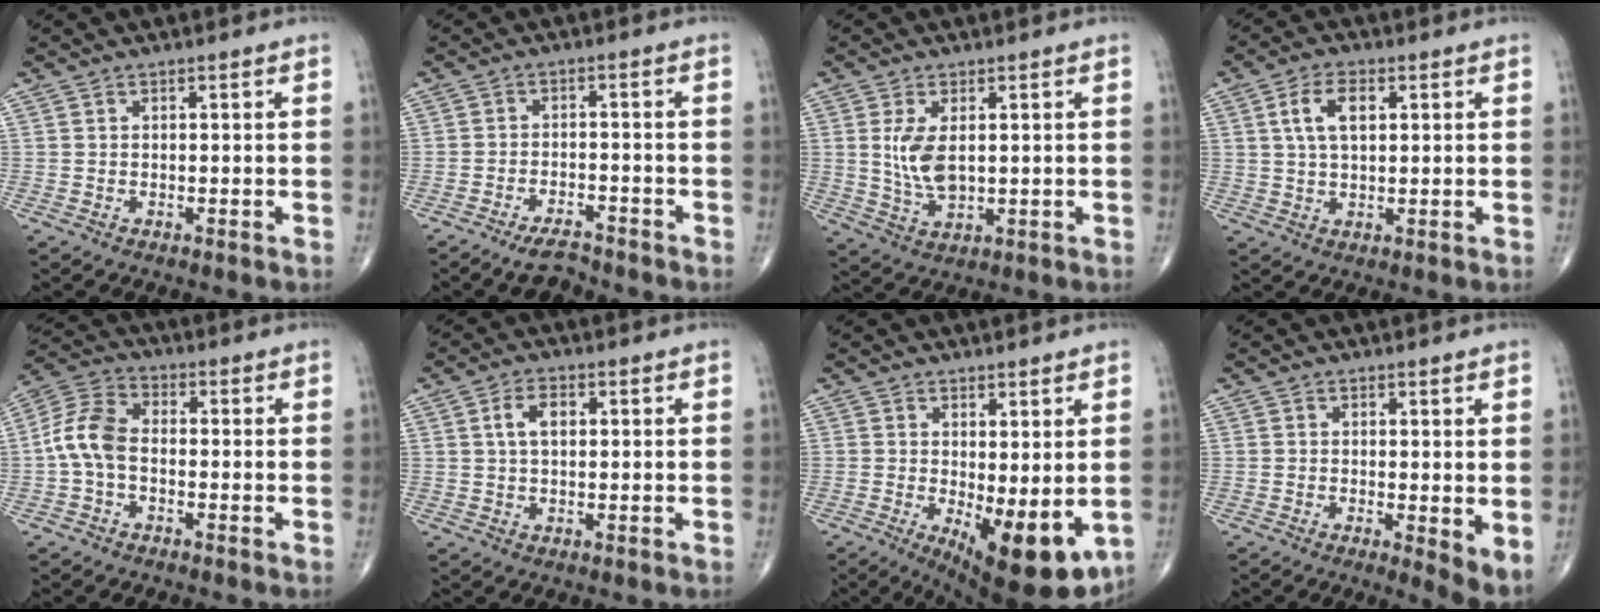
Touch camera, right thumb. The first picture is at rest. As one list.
[{"total": 4.6, "force": [-4.0, 1.4, 1.9], "torque": [-0.035, 0.016, -0.069]}, {"total": 6.7, "force": [1.1, 3.4, 5.7], "torque": [-0.110, -0.012, 0.029]}, {"total": 6.5, "force": [1.9, 3.4, 5.2], "torque": [-0.098, 0.003, 0.037]}, {"total": 8.1, "force": [-1.2, 5.0, 6.3], "torque": [-0.128, 0.025, -0.038]}, {"total": 4.2, "force": [1.0, 2.3, 3.3], "torque": [-0.064, 0.006, 0.017]}, {"total": 12.1, "force": [-2.3, 4.5, 11.0], "torque": [-0.152, -0.028, -0.018]}, {"total": 4.1, "force": [-0.2, 1.1, 4.0], "torque": [-0.061, -0.014, -0.007]}]